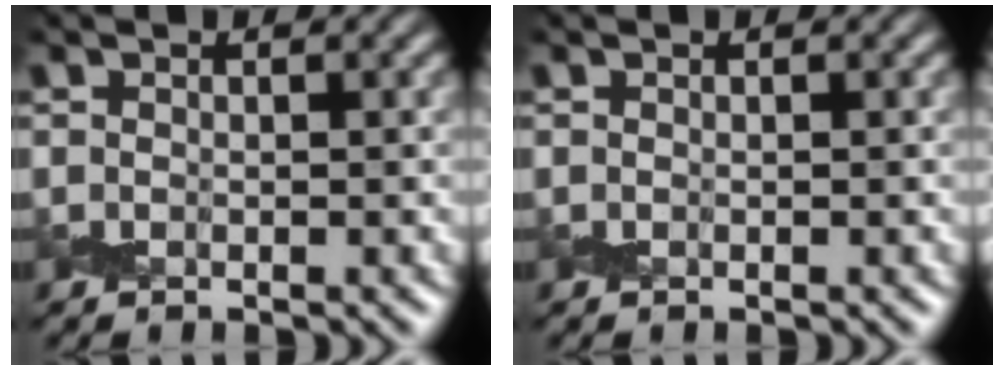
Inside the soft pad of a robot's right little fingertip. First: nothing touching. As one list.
[{"total": 0.0}]